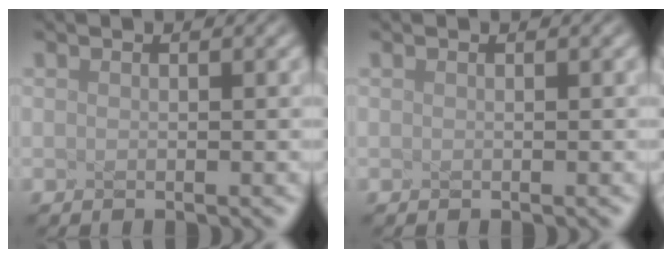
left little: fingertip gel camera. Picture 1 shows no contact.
{"total": 0.0}